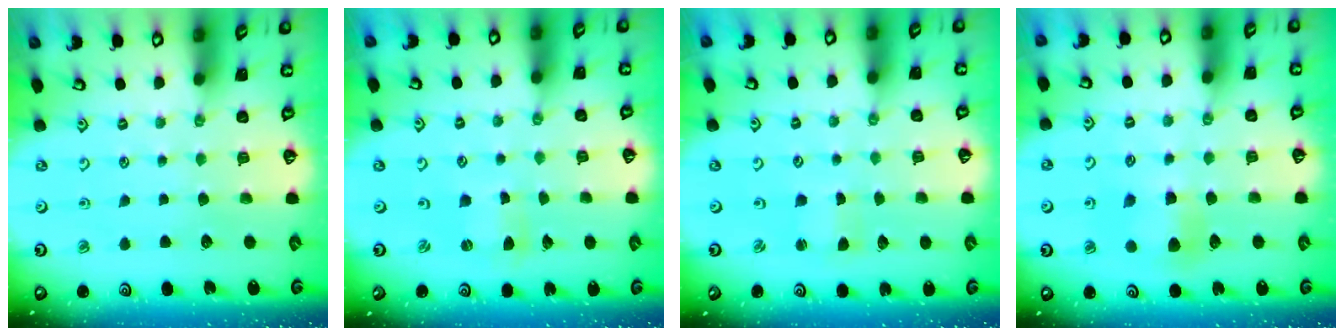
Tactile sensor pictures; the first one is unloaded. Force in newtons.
{"total": 1.0, "press": 1.0, "slide": 0.2}
{"total": 1.1, "press": 1.0, "slide": 0.2}
{"total": 5.6, "press": 5.6, "slide": 0.4}